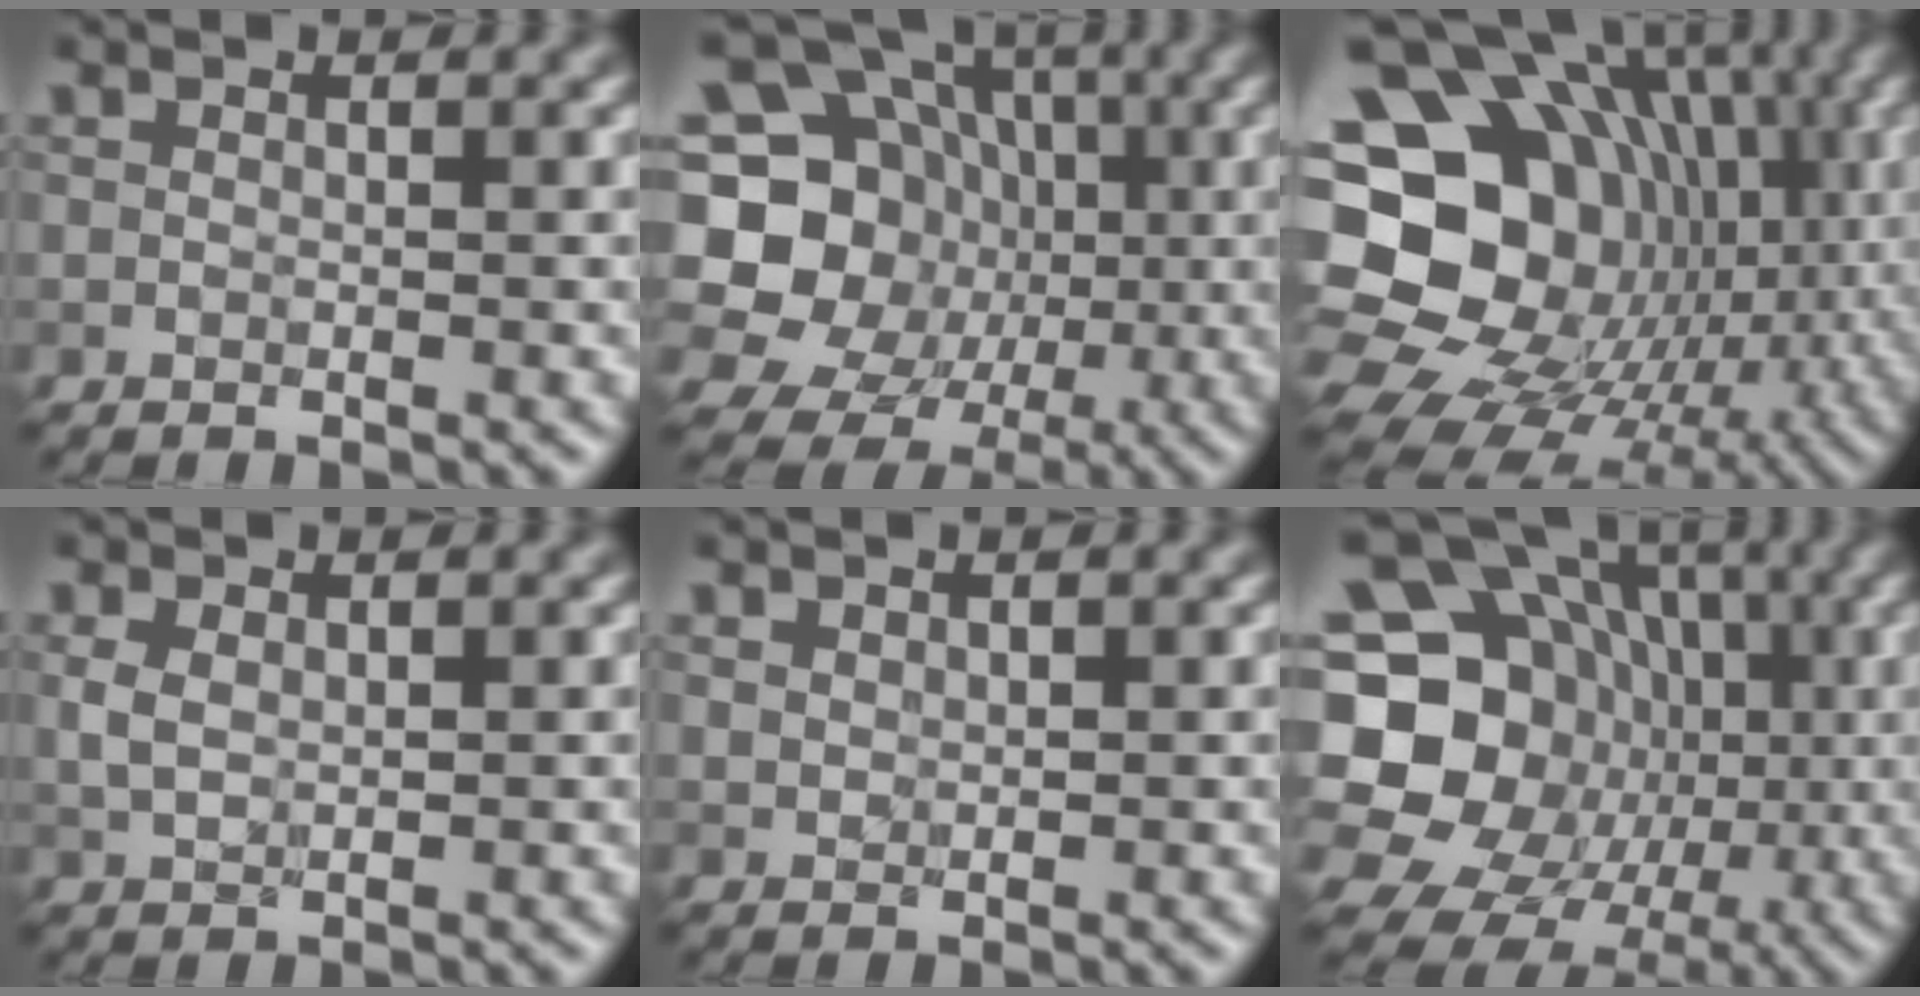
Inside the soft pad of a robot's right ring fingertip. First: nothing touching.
{"total": 17.3, "force": [-1.4, 15.9, 6.6], "torque": [-0.156, 0.013, -0.050]}
{"total": 21.2, "force": [0.2, 17.7, 11.6], "torque": [-0.185, -0.010, -0.015]}
{"total": 1.6, "force": [0.6, 0.9, 1.1], "torque": [-0.031, -0.001, 0.016]}
{"total": 0.9, "force": [0.8, 0.4, 0.1], "torque": [-0.004, 0.000, 0.021]}
{"total": 21.2, "force": [-1.6, 19.0, 9.1], "torque": [-0.180, 0.020, -0.053]}